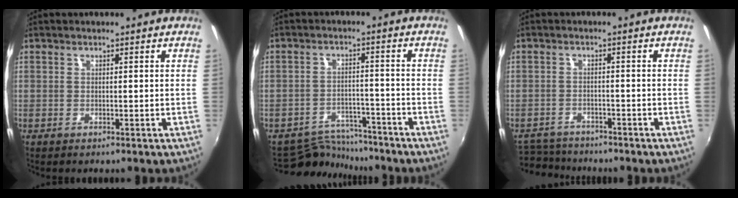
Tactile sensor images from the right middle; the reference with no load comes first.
{"total": 7.5, "force": [-7.2, 2.1, 0.0], "torque": [-0.016, 0.009, -0.115]}
{"total": 7.0, "force": [-6.6, 2.2, 1.2], "torque": [-0.046, -0.005, -0.110]}